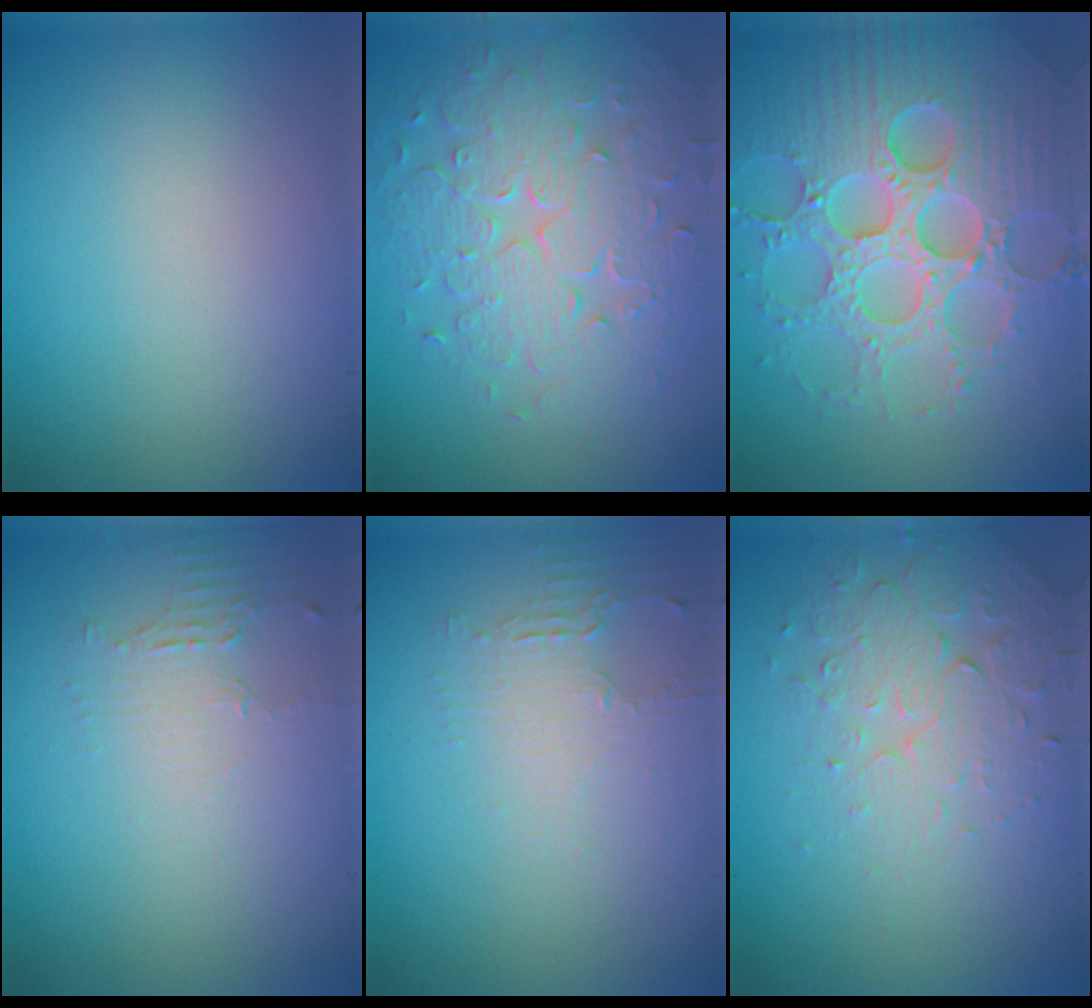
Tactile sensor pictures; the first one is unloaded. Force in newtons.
{"total": 8.3, "press": 6.0, "slide": 5.7}
{"total": 8.1, "press": 7.9, "slide": 1.7}
{"total": 2.0, "press": 1.4, "slide": 1.4}
{"total": 1.8, "press": 1.8, "slide": 0.4}
{"total": 5.0, "press": 3.4, "slide": 3.6}